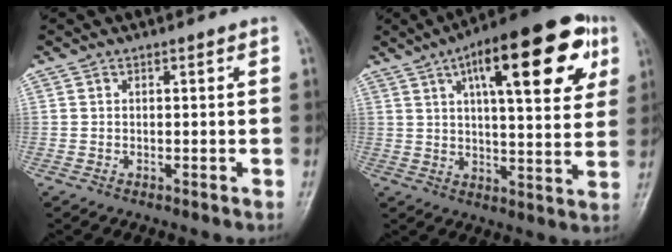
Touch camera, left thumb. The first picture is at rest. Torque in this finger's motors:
{"motor_torque": [0.88, 0.51, 2.03, -0.75, 0.17]}